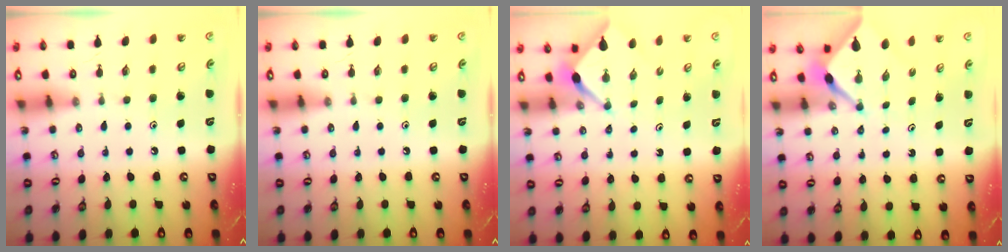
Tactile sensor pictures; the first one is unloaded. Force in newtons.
{"total": 0.0}
{"total": 2.5, "press": 2.5, "slide": 0.3}
{"total": 2.6, "press": 2.6, "slide": 0.2}